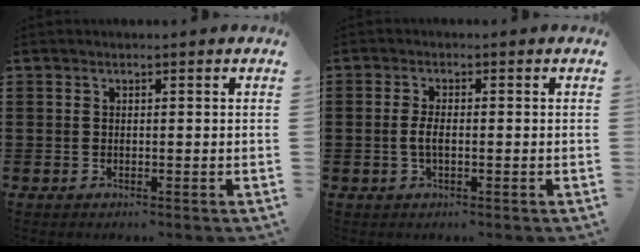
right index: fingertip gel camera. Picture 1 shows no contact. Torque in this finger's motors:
{"motor_torque": [2.14, 0.00, 0.32, 0.08]}